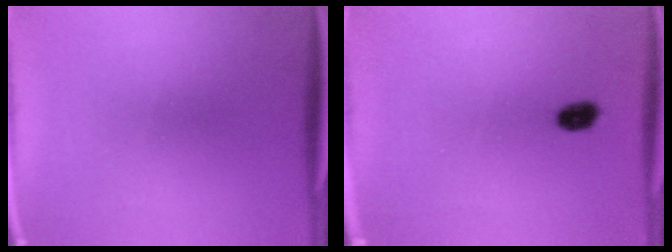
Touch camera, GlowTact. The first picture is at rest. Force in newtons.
{"total": 2.8}